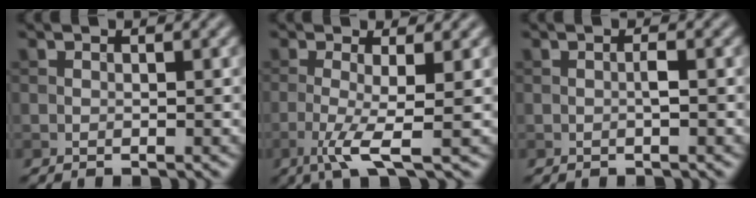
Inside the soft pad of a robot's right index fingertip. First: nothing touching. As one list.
[{"total": 4.1, "force": [-1.2, 0.6, 3.8], "torque": [-0.076, -0.007, -0.026]}, {"total": 0.8, "force": [-0.2, 0.0, 0.7], "torque": [-0.014, 0.002, -0.003]}]